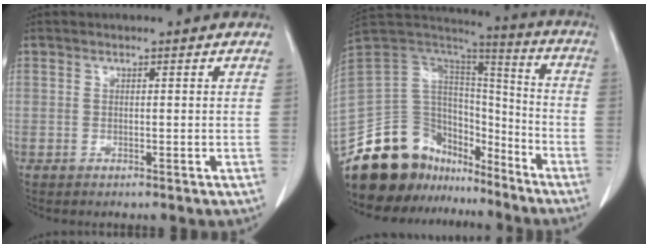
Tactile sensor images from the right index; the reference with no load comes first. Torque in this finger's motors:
{"motor_torque": [-0.80, -0.87, -0.66, -0.21]}